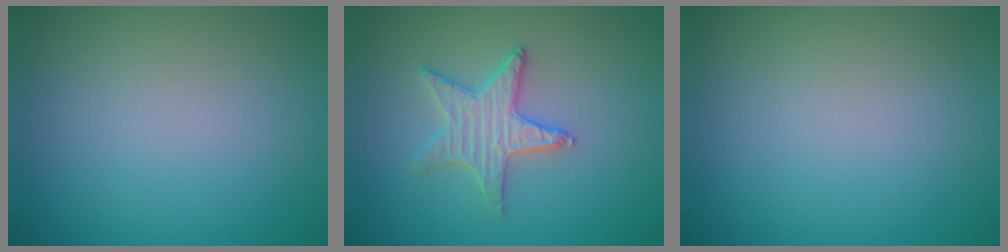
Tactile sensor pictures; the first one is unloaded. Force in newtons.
{"total": 3.0, "press": 3.0, "slide": 0.1}
{"total": 0.0}